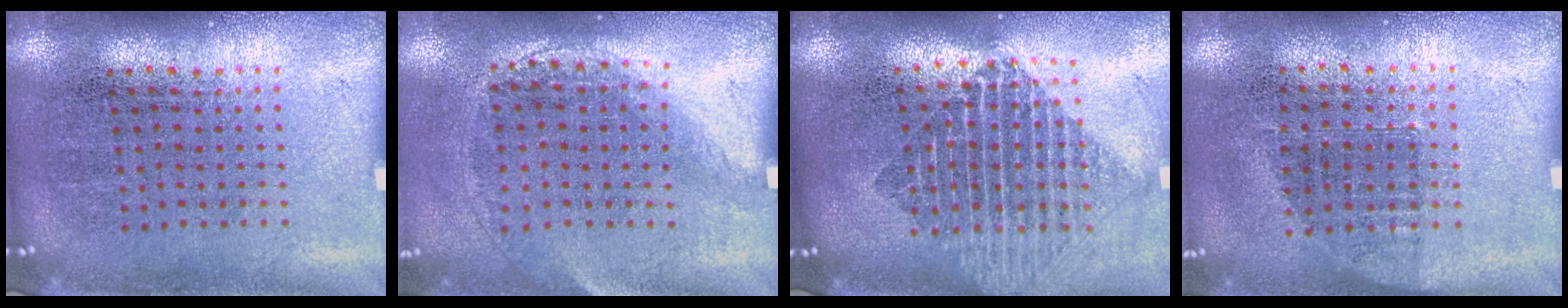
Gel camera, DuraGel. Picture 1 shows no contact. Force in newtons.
{"total": 1.4, "press": 1.0, "slide": 1.0}
{"total": 1.9, "press": 1.6, "slide": 1.1}
{"total": 0.7, "press": 0.6, "slide": 0.3}